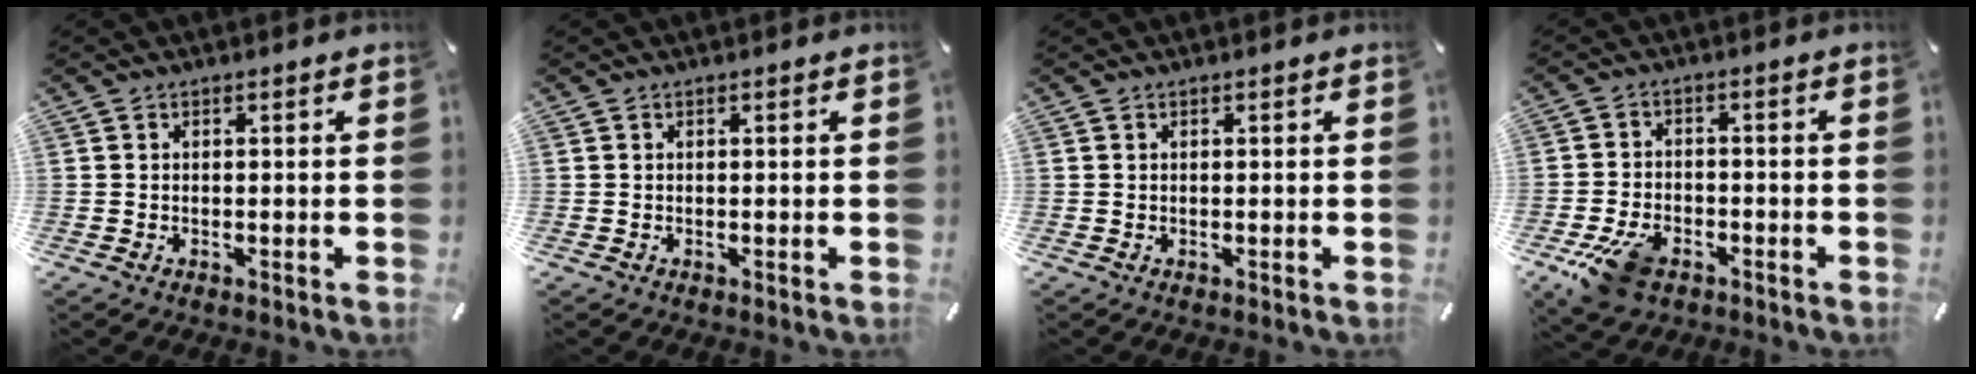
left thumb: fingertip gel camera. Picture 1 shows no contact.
{"total": 0.0}
{"total": 0.0}
{"total": 9.2, "force": [-4.9, 5.6, 5.4], "torque": [-0.114, 0.018, -0.088]}